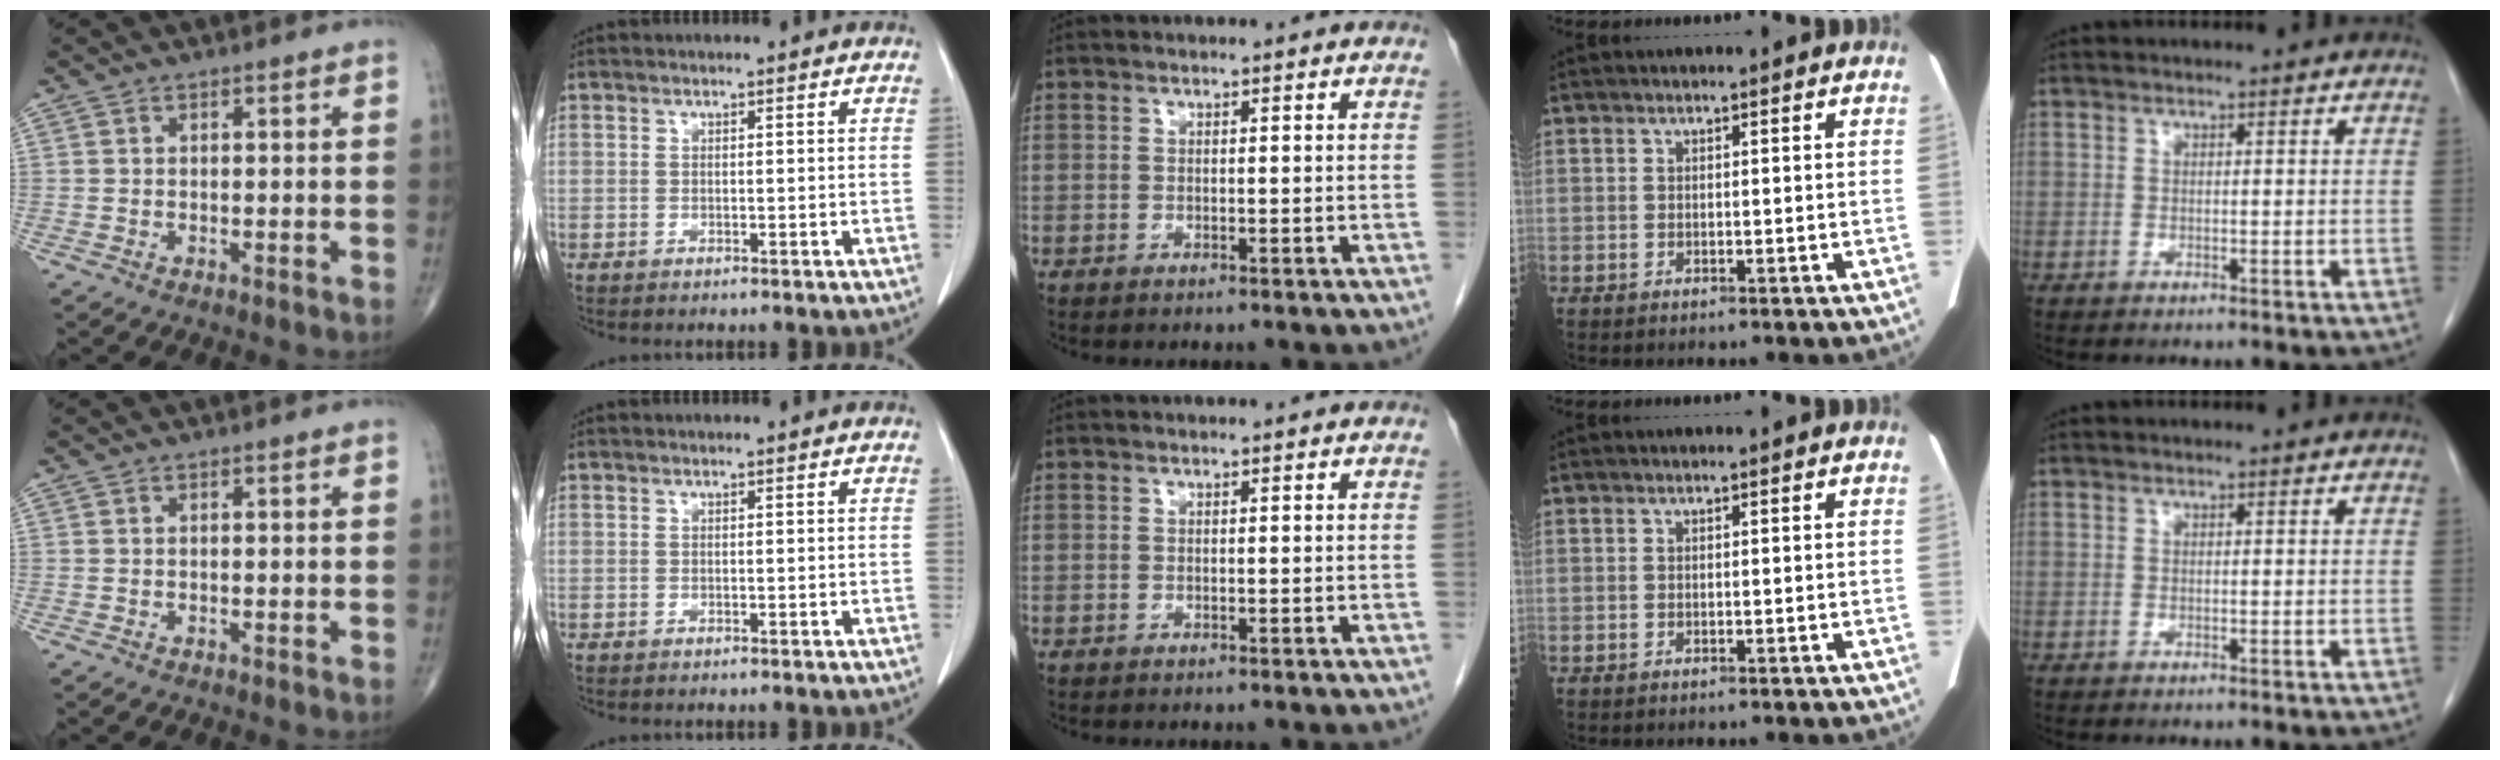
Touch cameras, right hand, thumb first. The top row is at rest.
{}